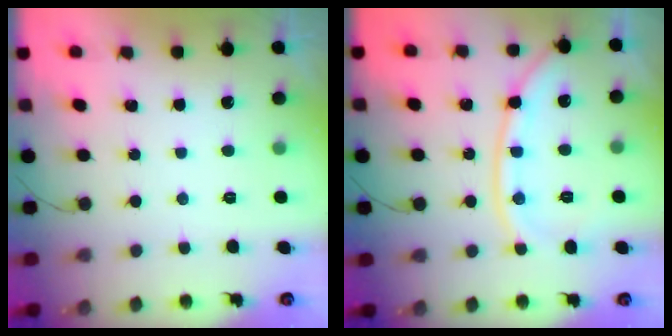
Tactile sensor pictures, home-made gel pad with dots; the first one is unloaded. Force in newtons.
{"total": 11.6, "press": 11.5, "slide": 1.6}